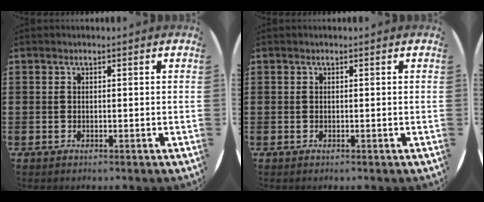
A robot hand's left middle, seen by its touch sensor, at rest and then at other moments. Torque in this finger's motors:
{"motor_torque": [-0.12, 0.02, 0.02, 0.01]}